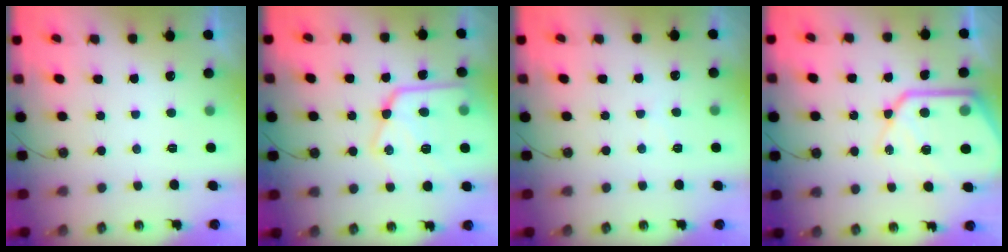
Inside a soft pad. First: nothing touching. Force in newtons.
{"total": 18.5, "press": 18.4, "slide": 1.5}
{"total": 4.7, "press": 4.6, "slide": 0.7}
{"total": 18.9, "press": 18.7, "slide": 2.2}